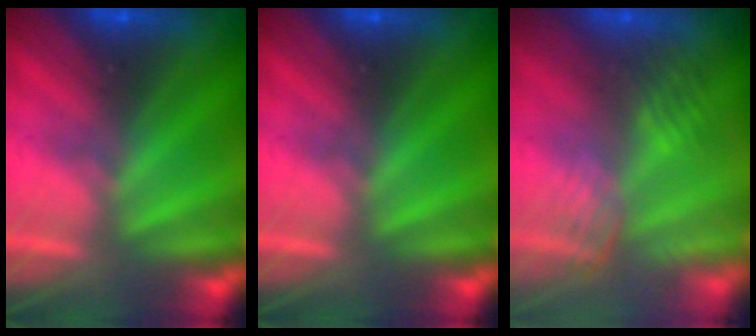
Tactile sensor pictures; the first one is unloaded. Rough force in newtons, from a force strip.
{"total": 0.0}
{"total": 2.5}